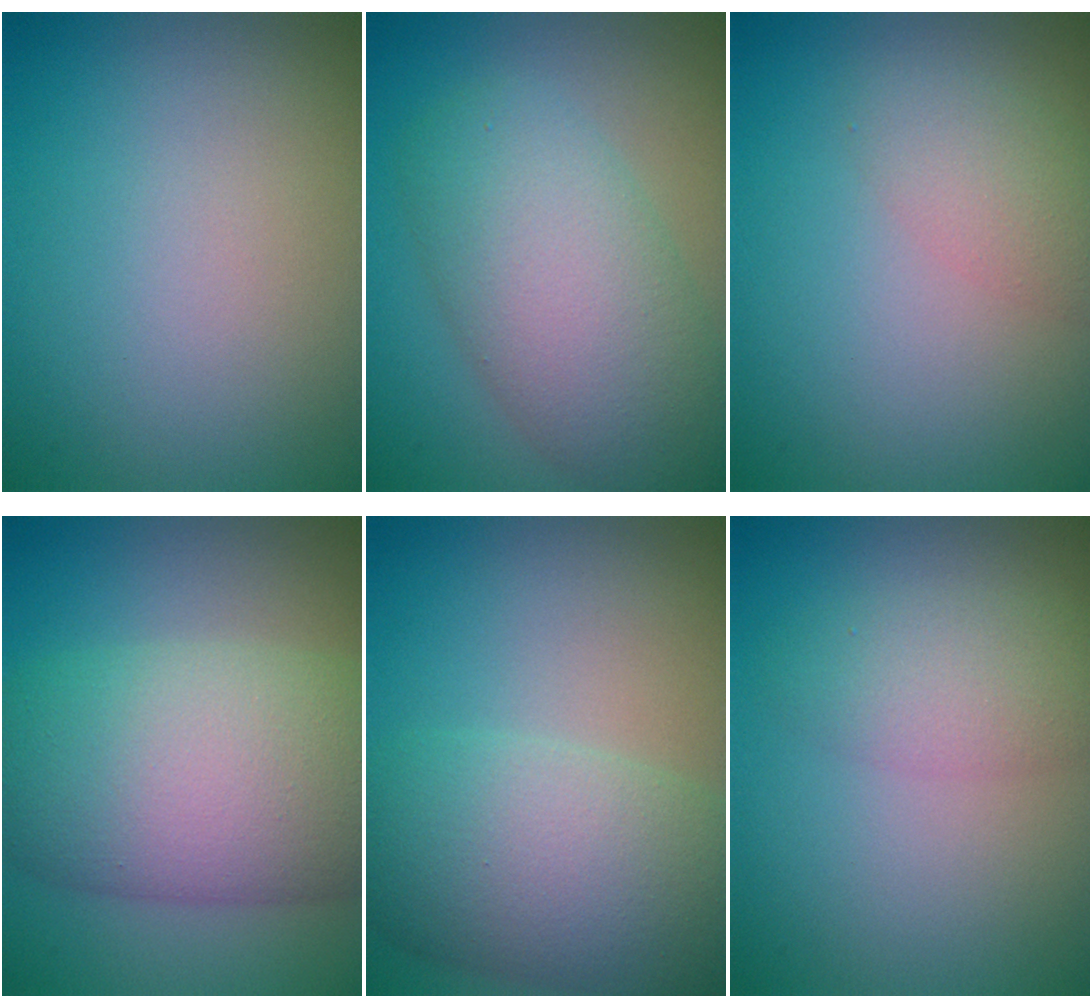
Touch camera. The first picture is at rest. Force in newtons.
{"total": 7.2, "press": 7.2, "slide": 0.0}
{"total": 2.4, "press": 2.4, "slide": 0.1}
{"total": 11.0, "press": 11.0, "slide": 0.5}
{"total": 8.2, "press": 8.2, "slide": 0.4}
{"total": 2.8, "press": 2.8, "slide": 0.1}